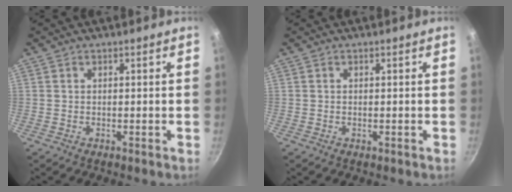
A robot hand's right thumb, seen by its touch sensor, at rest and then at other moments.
{"total": 0.0}